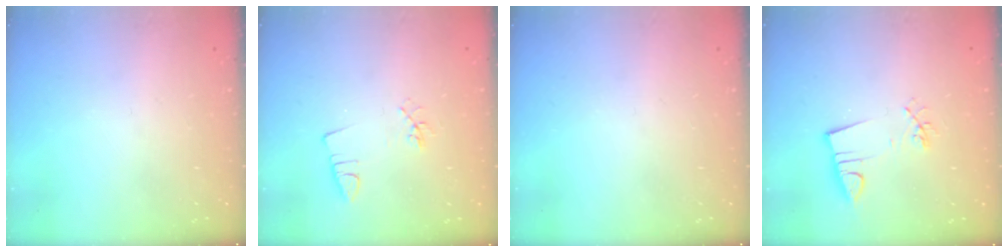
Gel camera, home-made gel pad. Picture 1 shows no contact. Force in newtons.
{"total": 3.0, "press": 2.7, "slide": 1.4}
{"total": 0.0}
{"total": 3.5, "press": 2.2, "slide": 2.8}